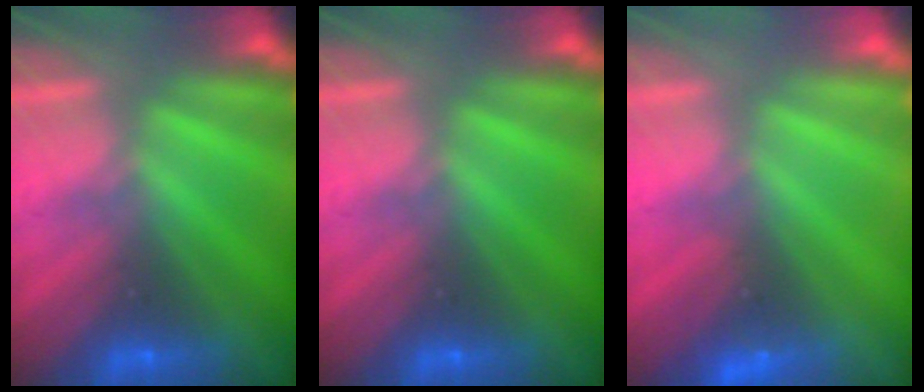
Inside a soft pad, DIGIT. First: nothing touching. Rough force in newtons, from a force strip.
{"total": 0.0}
{"total": 2.3}